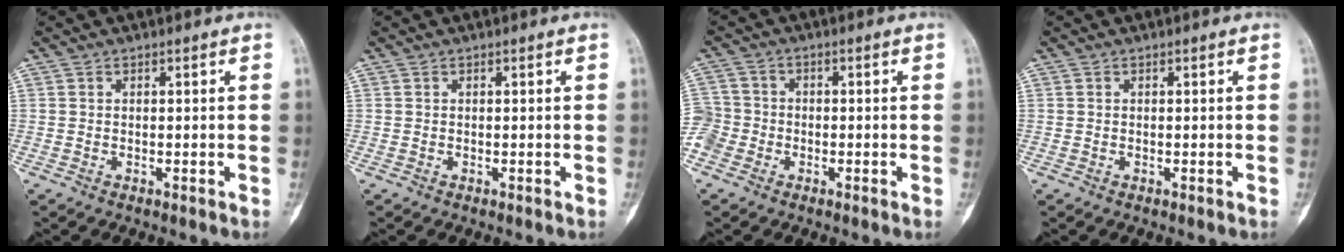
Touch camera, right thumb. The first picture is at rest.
{"total": 0.0}
{"total": 6.4, "force": [-2.8, 5.6, 1.7], "torque": [-0.035, 0.017, -0.057]}
{"total": 0.0}